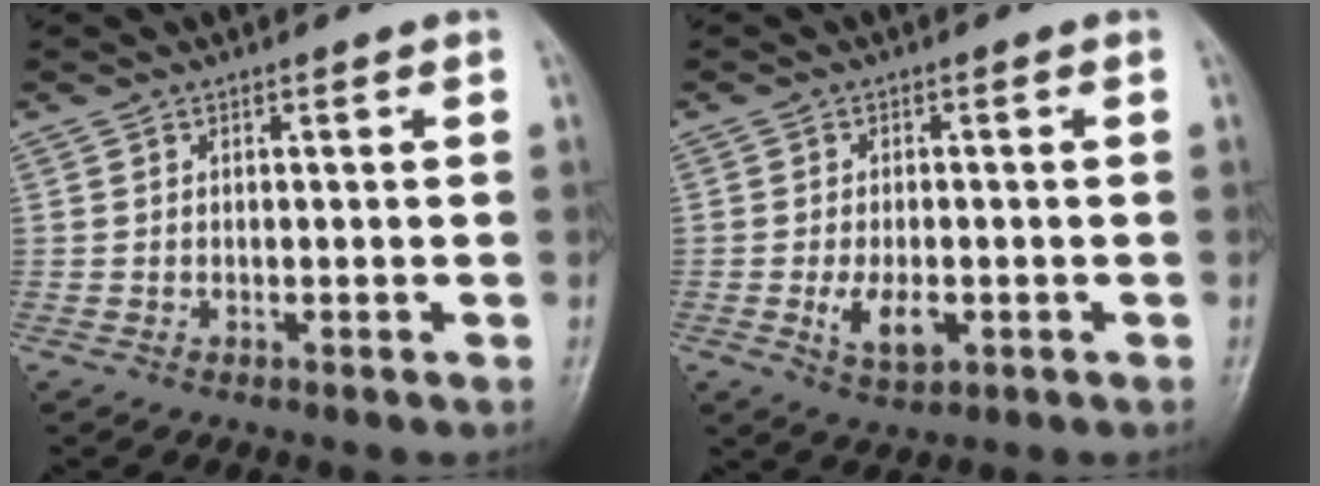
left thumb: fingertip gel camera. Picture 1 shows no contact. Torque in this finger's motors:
{"motor_torque": [-0.32, 0.35, 0.69, 0.13, 0.04]}